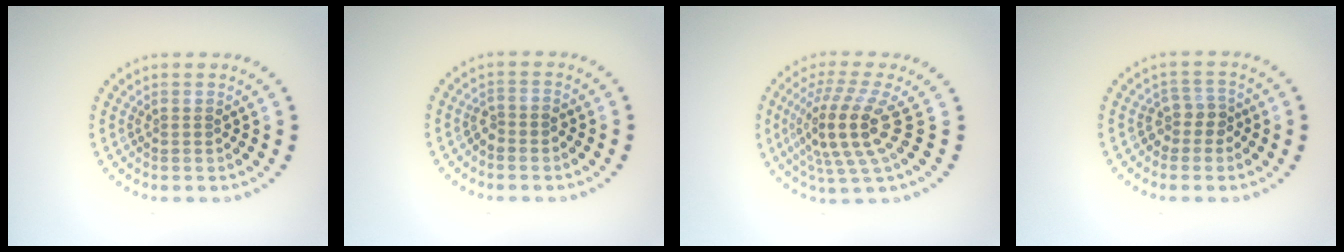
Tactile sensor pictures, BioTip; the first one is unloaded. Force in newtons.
{"total": 1.3, "press": 1.1, "slide": 0.7}
{"total": 5.1, "press": 4.1, "slide": 3.0}
{"total": 2.0, "press": 1.6, "slide": 1.2}